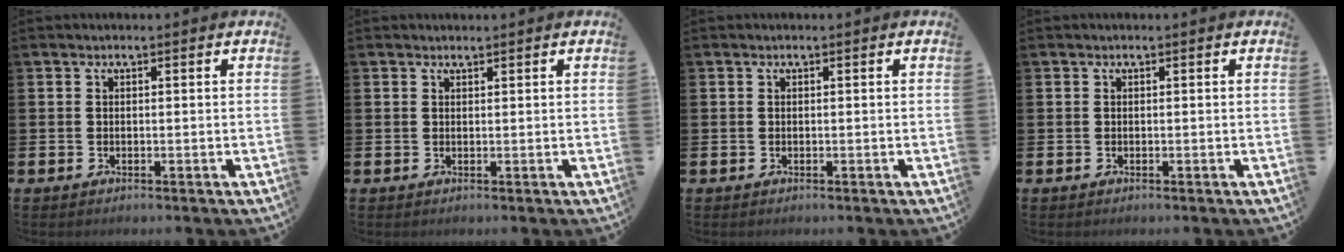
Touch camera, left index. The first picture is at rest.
{"total": 0.8, "force": [0.8, 0.1, 0.0], "torque": [0.013, -0.005, 0.012]}
{"total": 0.0}
{"total": 0.0}